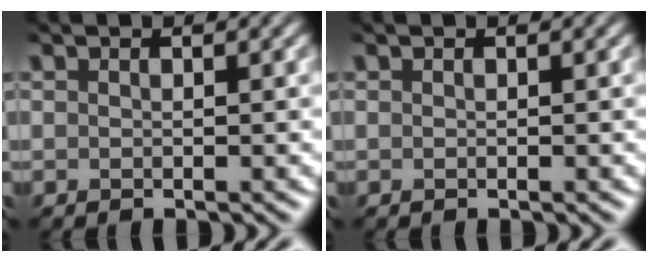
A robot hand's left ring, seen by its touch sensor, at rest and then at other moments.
{"total": 0.0}